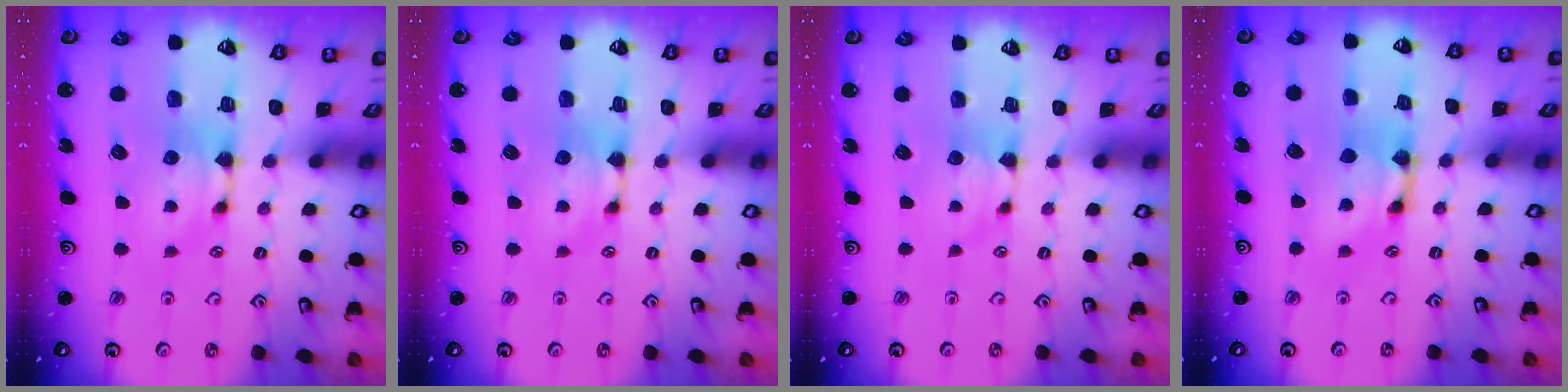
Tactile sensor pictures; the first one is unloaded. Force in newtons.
{"total": 0.0}
{"total": 0.8, "press": 0.7, "slide": 0.2}
{"total": 3.0, "press": 3.0, "slide": 0.2}